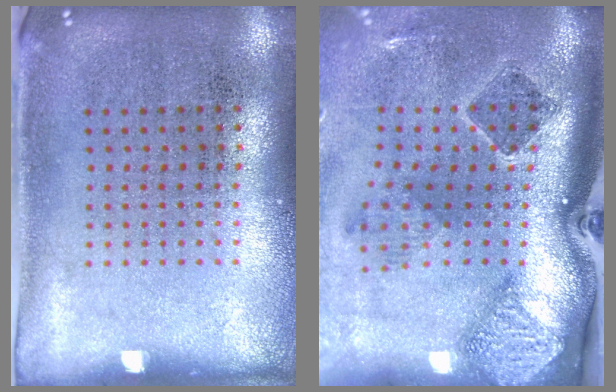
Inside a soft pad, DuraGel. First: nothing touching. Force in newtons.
{"total": 2.5, "press": 1.7, "slide": 1.8}